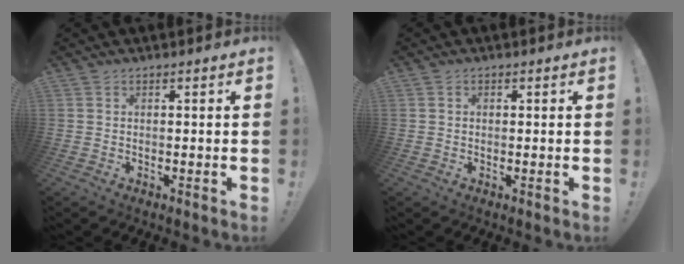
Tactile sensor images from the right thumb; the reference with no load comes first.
{"total": 0.6, "force": [0.1, 0.5, 0.2], "torque": [-0.005, 0.002, 0.001]}